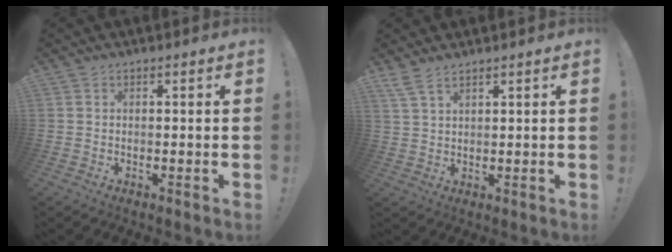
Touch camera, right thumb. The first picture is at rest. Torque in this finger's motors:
{"motor_torque": [-0.04, 0.08, -0.34, 0.18, 0.09]}